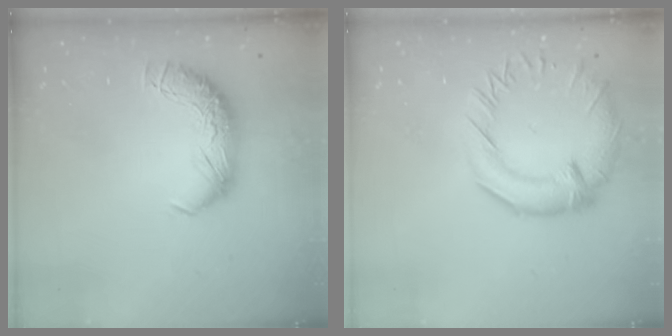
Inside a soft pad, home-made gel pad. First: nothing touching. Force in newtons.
{"total": 4.5, "press": 4.0, "slide": 2.1}